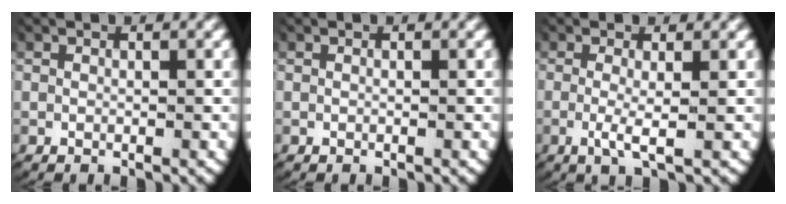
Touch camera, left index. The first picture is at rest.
{"total": 0.0}
{"total": 2.3, "force": [-0.3, 0.3, 2.3], "torque": [-0.060, -0.016, -0.001]}